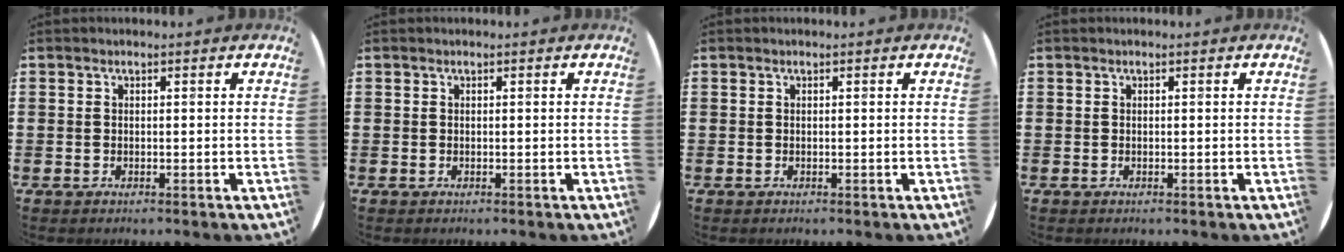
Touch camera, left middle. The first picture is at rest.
{"total": 0.0}
{"total": 0.0}
{"total": 0.0}